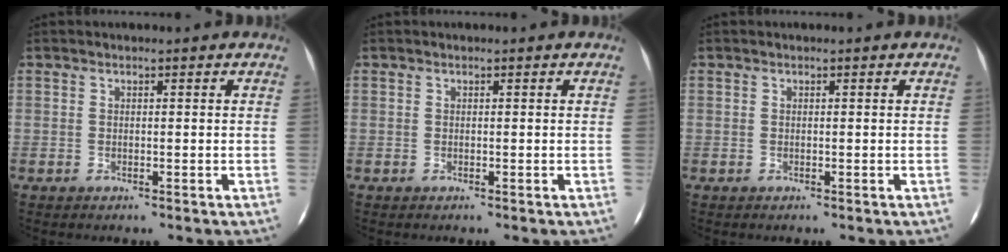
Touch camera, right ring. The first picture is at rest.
{"total": 0.0}
{"total": 0.0}